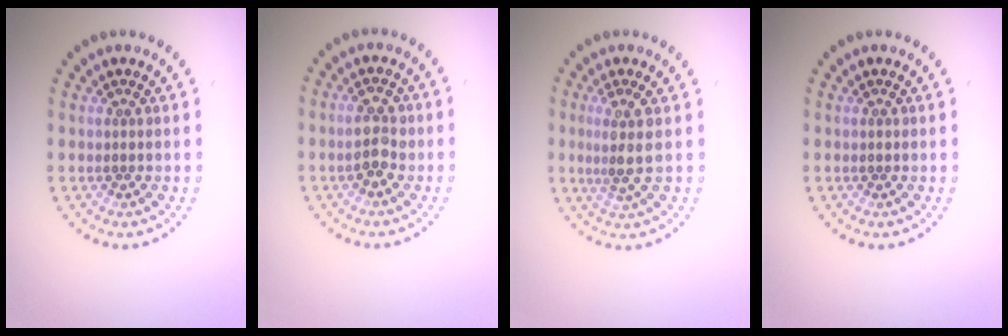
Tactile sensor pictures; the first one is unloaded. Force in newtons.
{"total": 2.4, "press": 2.4, "slide": 0.4}
{"total": 2.6, "press": 2.0, "slide": 1.6}
{"total": 0.5, "press": 0.4, "slide": 0.3}